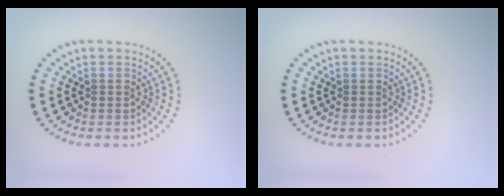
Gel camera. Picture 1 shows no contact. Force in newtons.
{"total": 0.0}